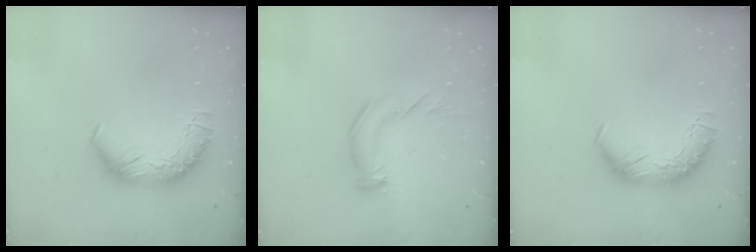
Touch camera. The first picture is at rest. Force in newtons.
{"total": 2.4, "press": 2.3, "slide": 0.9}
{"total": 0.0}